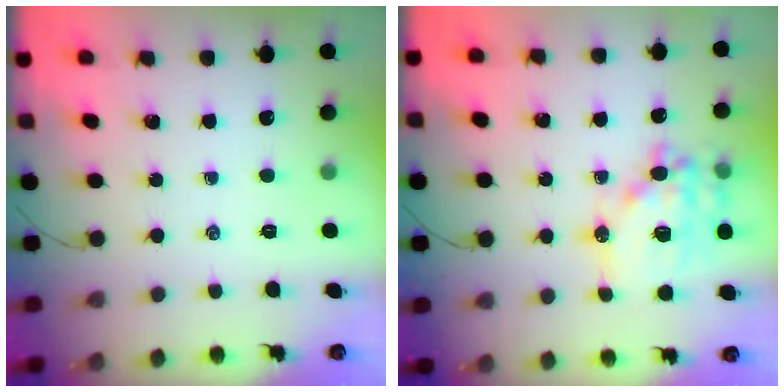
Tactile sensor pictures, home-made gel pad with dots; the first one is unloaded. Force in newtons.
{"total": 17.9, "press": 17.6, "slide": 3.4}